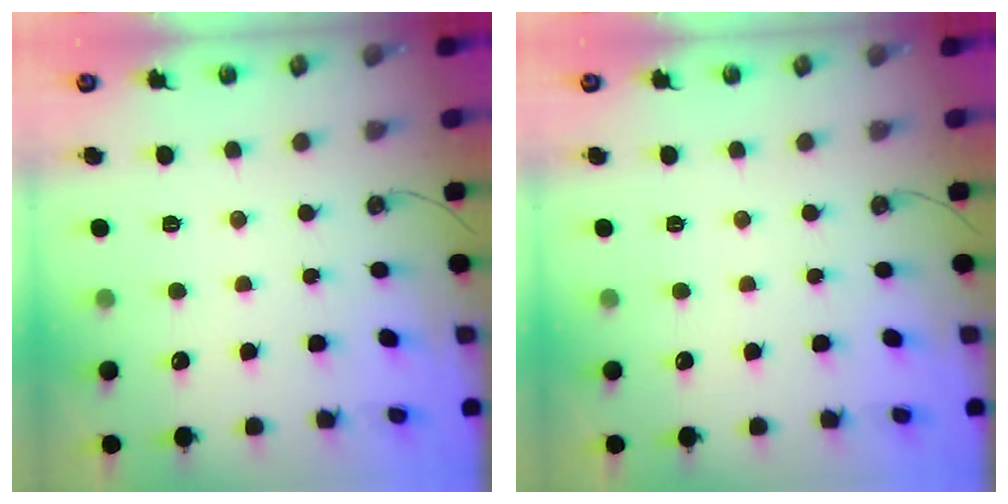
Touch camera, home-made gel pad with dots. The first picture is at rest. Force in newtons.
{"total": 0.0}